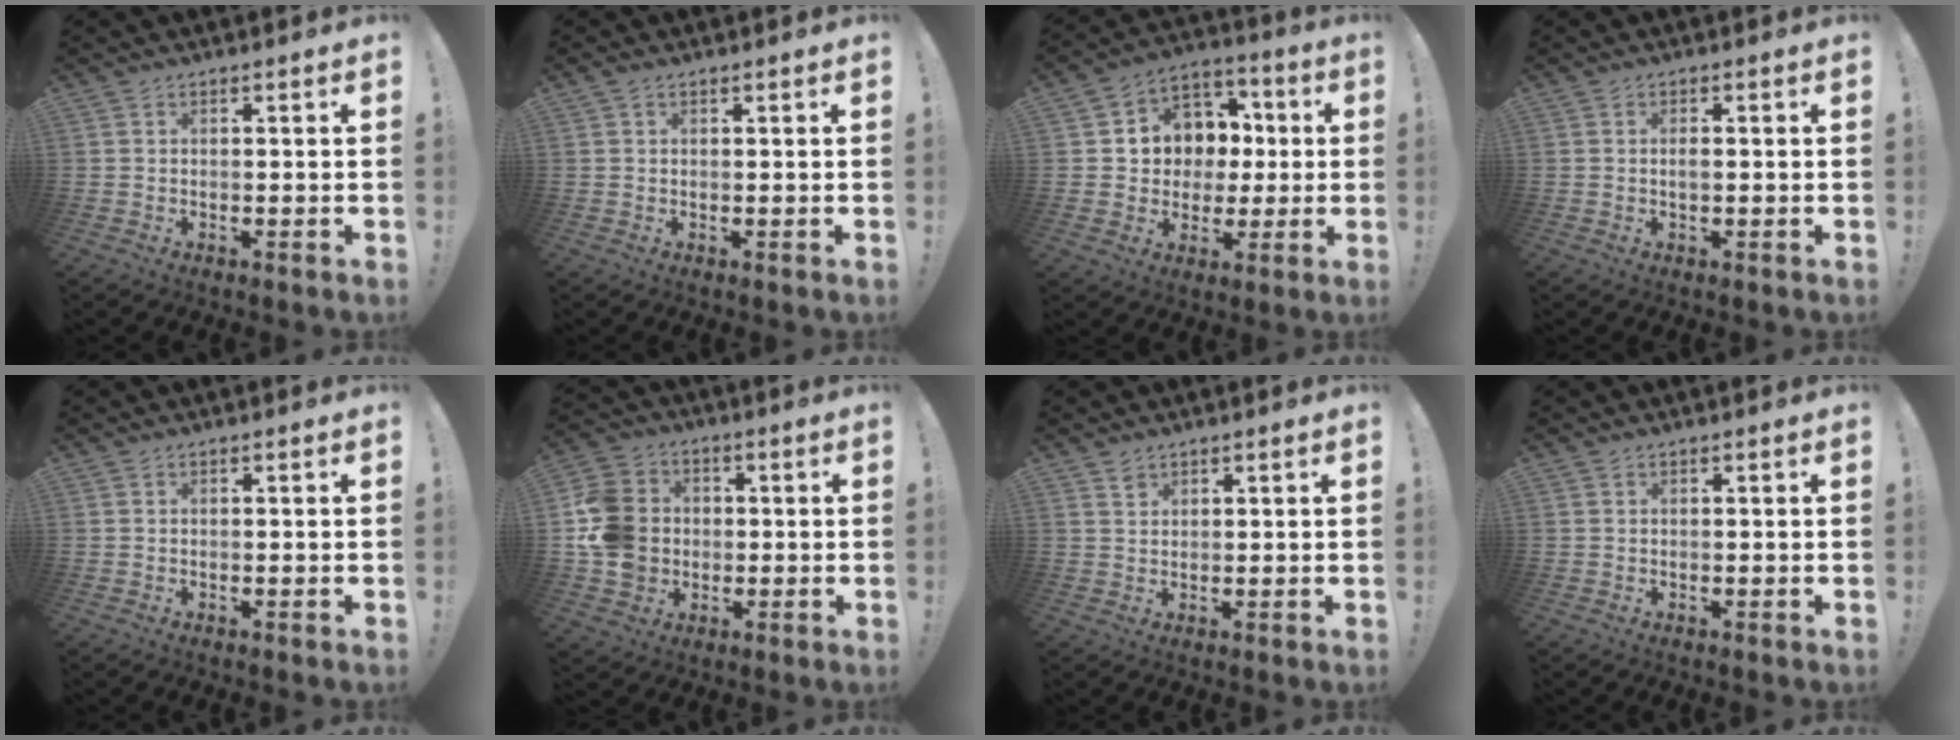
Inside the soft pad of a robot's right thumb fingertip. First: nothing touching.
{"total": 0.9, "force": [0.5, 0.4, 0.6], "torque": [-0.011, 0.002, 0.009]}
{"total": 9.9, "force": [0.4, 9.5, 2.6], "torque": [-0.032, -0.001, 0.026]}
{"total": 1.2, "force": [0.0, 0.4, 1.2], "torque": [-0.016, -0.002, -0.002]}
{"total": 0.0}
{"total": 15.0, "force": [-0.3, 13.1, 7.3], "torque": [-0.132, 0.013, 0.001]}
{"total": 2.1, "force": [1.6, 1.4, 0.4], "torque": [0.003, -0.011, 0.028]}
{"total": 0.0}